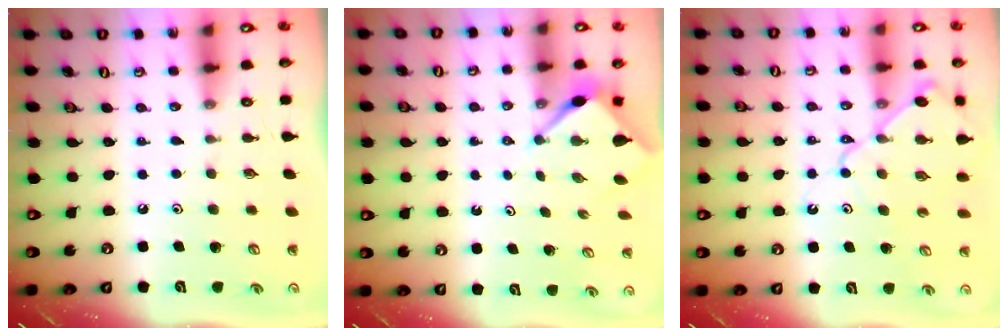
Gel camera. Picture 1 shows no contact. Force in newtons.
{"total": 2.9, "press": 2.9, "slide": 0.3}
{"total": 10.9, "press": 10.9, "slide": 1.2}